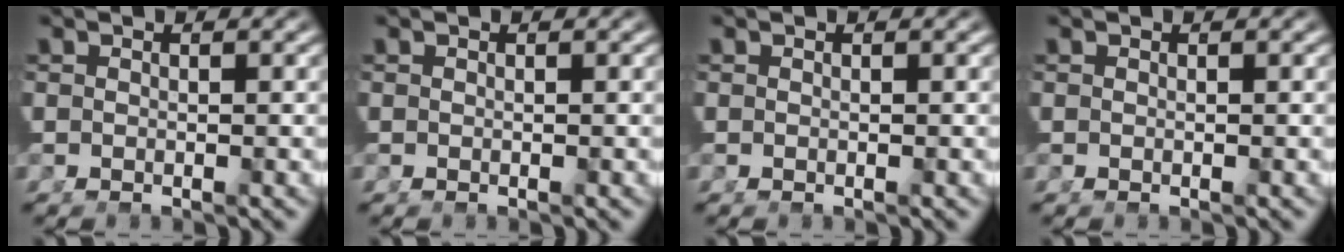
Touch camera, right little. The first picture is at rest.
{"total": 0.0}
{"total": 0.0}
{"total": 0.0}